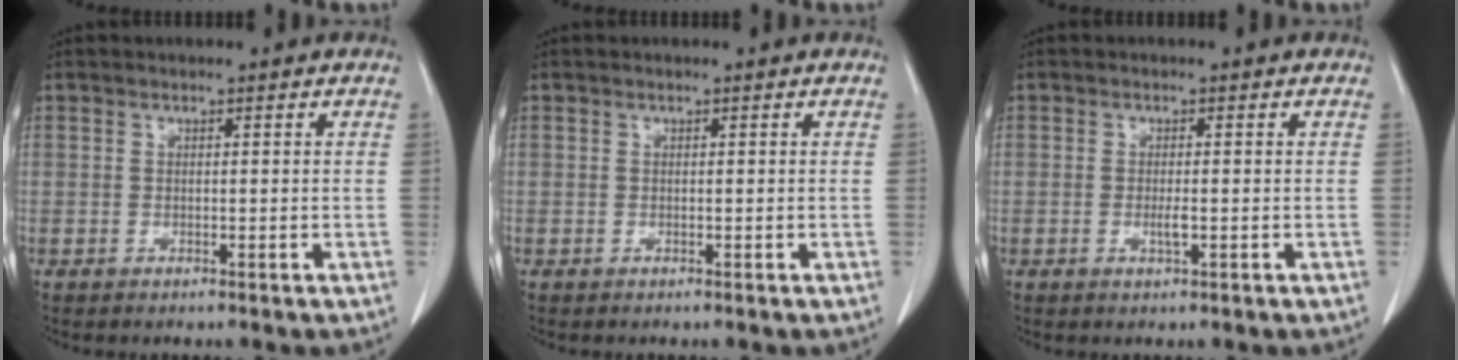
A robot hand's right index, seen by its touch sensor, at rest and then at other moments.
{"total": 0.0}
{"total": 1.6, "force": [-0.4, 0.2, 1.6], "torque": [-0.031, -0.004, -0.006]}